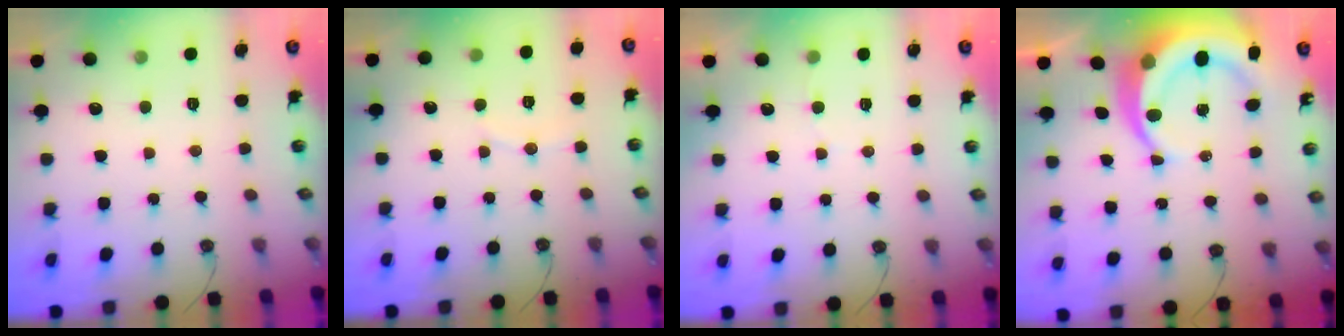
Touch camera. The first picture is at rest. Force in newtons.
{"total": 3.4, "press": 3.3, "slide": 0.4}
{"total": 2.3, "press": 2.3, "slide": 0.3}
{"total": 11.0, "press": 10.9, "slide": 1.3}